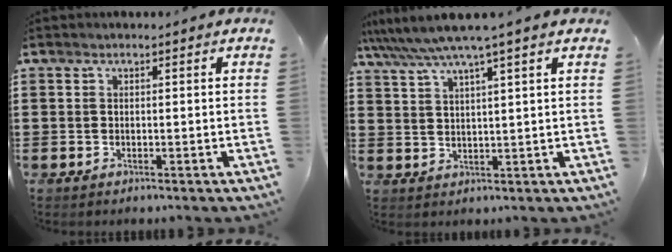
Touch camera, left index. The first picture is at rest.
{"total": 5.4, "force": [4.2, -0.4, 3.4], "torque": [-0.079, -0.016, 0.070]}